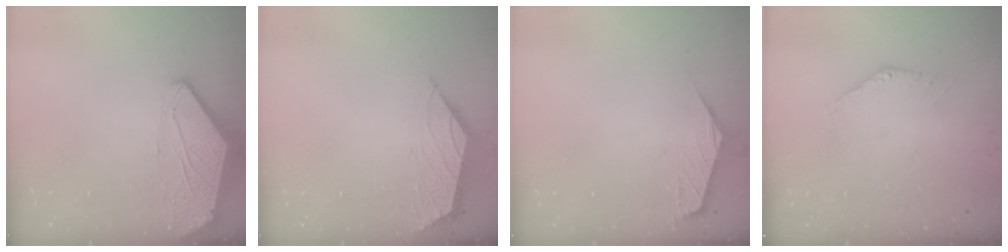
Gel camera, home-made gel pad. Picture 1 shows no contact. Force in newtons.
{"total": 1.6, "press": 1.5, "slide": 0.5}
{"total": 0.7, "press": 0.6, "slide": 0.5}
{"total": 0.5, "press": 0.5, "slide": 0.2}